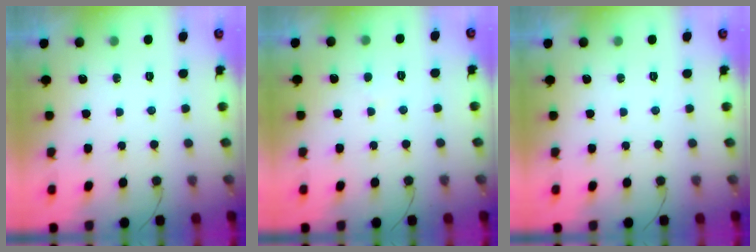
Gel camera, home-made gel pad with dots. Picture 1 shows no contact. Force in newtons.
{"total": 1.8, "press": 1.8, "slide": 0.2}
{"total": 0.0}